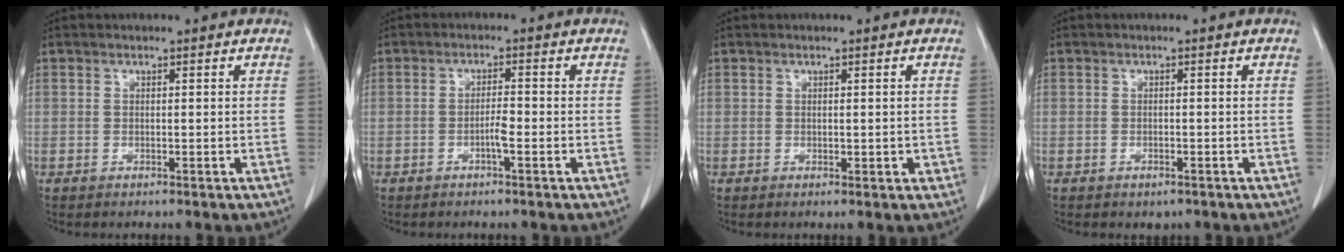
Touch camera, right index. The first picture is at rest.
{"total": 2.3, "force": [-1.0, 0.1, 2.1], "torque": [-0.036, 0.002, -0.019]}
{"total": 1.3, "force": [0.0, 0.8, 1.0], "torque": [-0.012, -0.002, 0.002]}
{"total": 1.3, "force": [-0.8, 0.9, 0.6], "torque": [-0.012, 0.001, -0.002]}